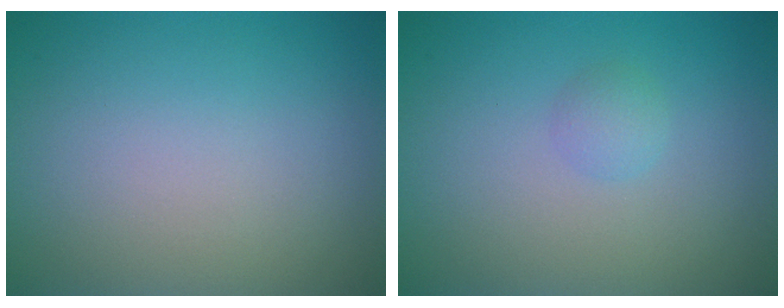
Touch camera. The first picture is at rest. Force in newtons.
{"total": 1.1, "press": 1.1, "slide": 0.0}